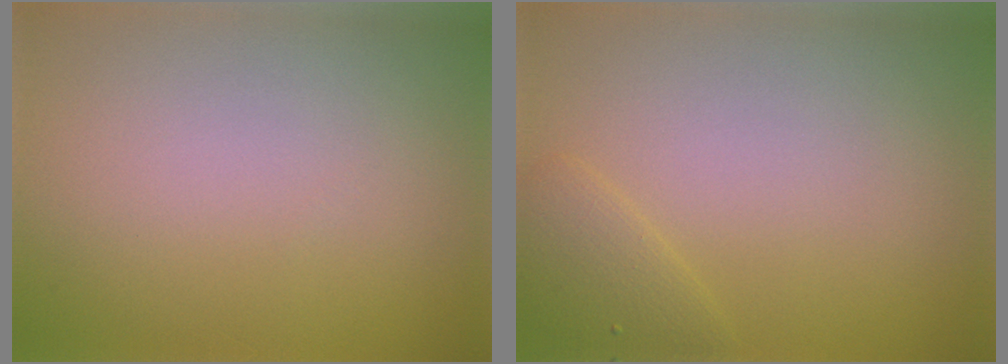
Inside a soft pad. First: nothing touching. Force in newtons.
{"total": 1.6, "press": 1.6, "slide": 0.1}